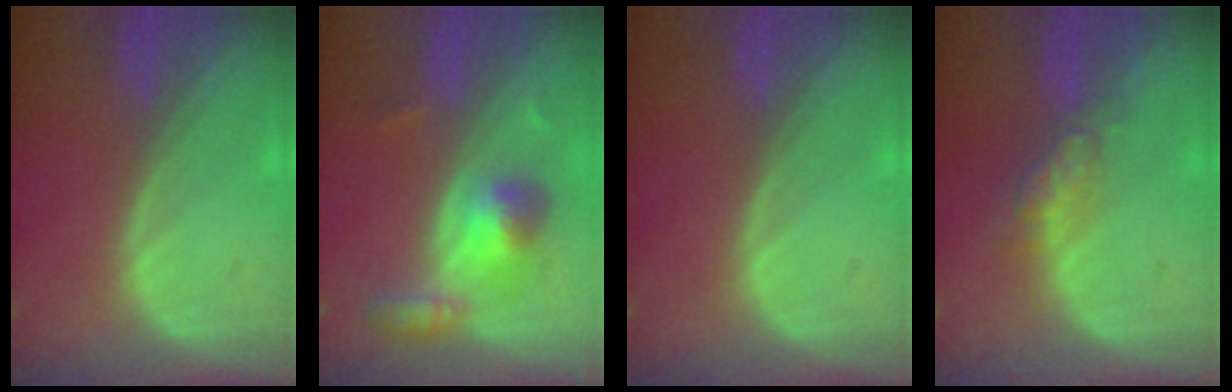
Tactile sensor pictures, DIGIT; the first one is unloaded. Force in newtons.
{"total": 5.5, "press": 5.3, "slide": 1.6}
{"total": 0.0}
{"total": 4.7, "press": 4.2, "slide": 2.1}